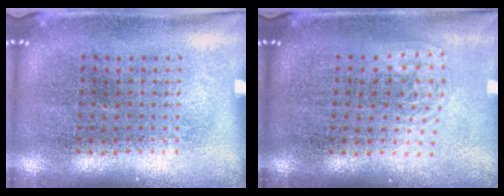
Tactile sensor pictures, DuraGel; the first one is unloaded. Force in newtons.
{"total": 0.9, "press": 0.6, "slide": 0.7}